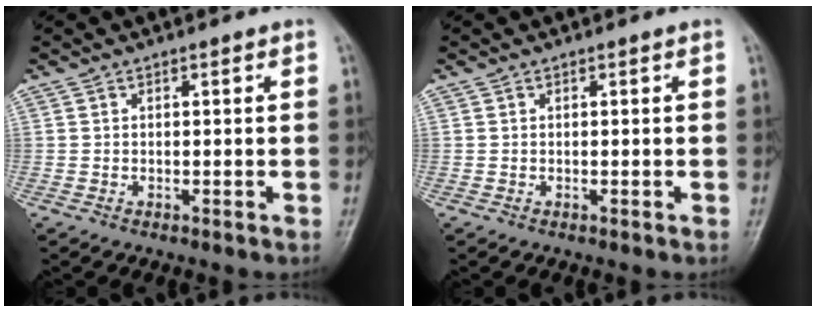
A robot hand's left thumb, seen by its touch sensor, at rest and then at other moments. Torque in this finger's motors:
{"motor_torque": [-0.24, -0.11, 0.02, 0.20, 0.01]}